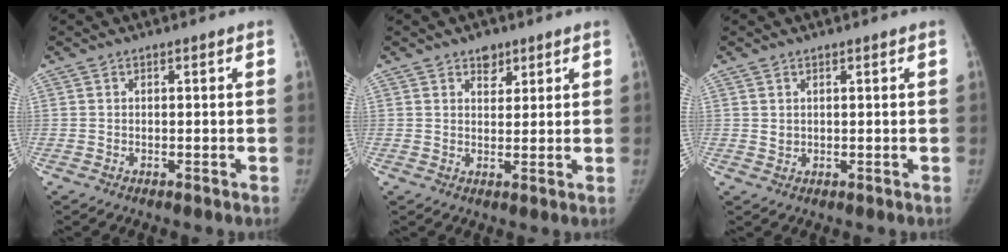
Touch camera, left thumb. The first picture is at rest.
{"total": 3.4, "force": [2.2, 2.2, 1.3], "torque": [0.002, -0.014, 0.035]}
{"total": 1.1, "force": [0.6, 0.8, 0.4], "torque": [0.004, -0.005, 0.013]}